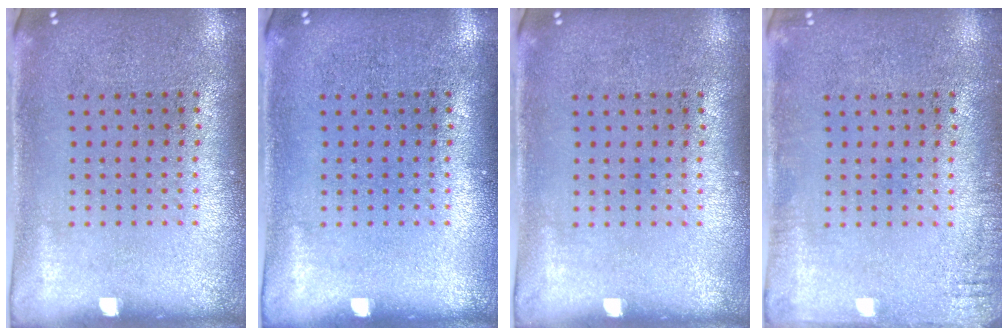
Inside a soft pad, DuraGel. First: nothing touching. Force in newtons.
{"total": 0.0}
{"total": 0.0}
{"total": 1.4, "press": 1.4, "slide": 0.1}